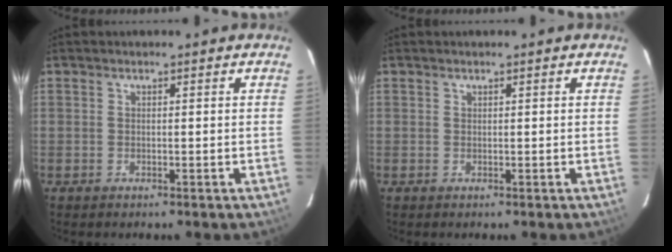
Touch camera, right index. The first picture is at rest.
{"total": 0.0}